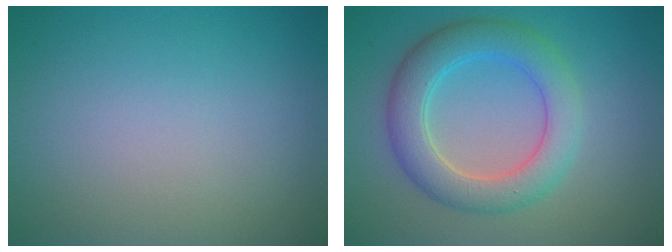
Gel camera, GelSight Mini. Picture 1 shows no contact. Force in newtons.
{"total": 5.5, "press": 5.5, "slide": 0.1}